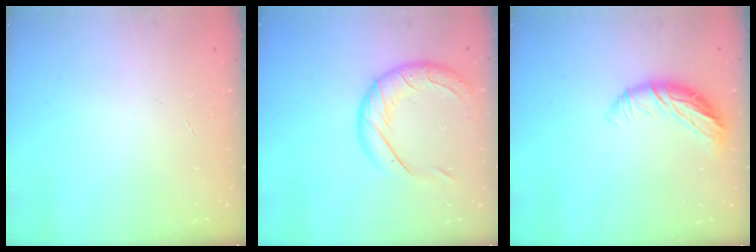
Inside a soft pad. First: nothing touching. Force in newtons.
{"total": 16.0, "press": 15.8, "slide": 2.1}
{"total": 10.2, "press": 10.1, "slide": 1.6}